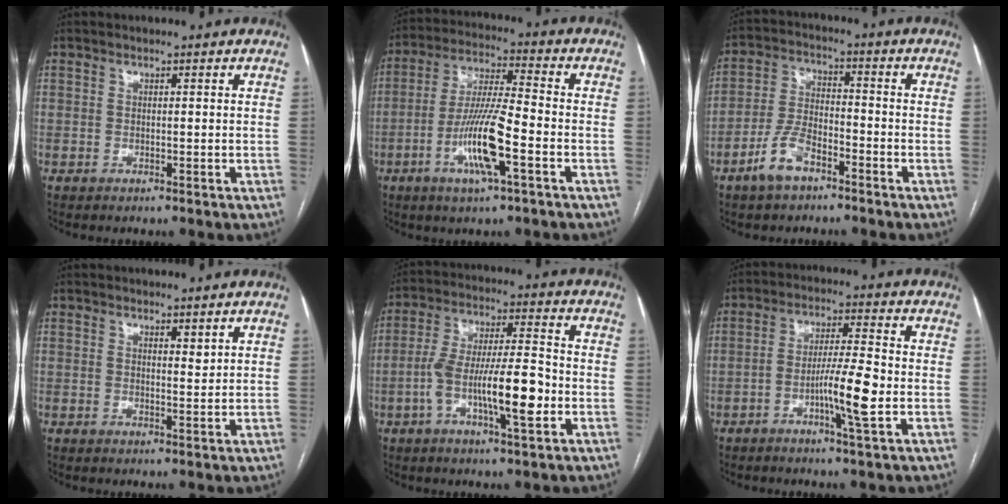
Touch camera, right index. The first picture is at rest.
{"total": 11.6, "force": [-4.2, 1.0, 10.8], "torque": [-0.212, -0.006, -0.080]}
{"total": 7.1, "force": [-4.6, 2.8, 4.7], "torque": [-0.107, 0.005, -0.091]}
{"total": 1.4, "force": [1.0, 0.3, 0.8], "torque": [-0.015, -0.009, 0.018]}
{"total": 12.7, "force": [-3.7, 2.1, 11.9], "torque": [-0.218, 0.010, -0.064]}
{"total": 7.8, "force": [-2.5, 0.0, 7.4], "torque": [-0.135, 0.001, -0.046]}